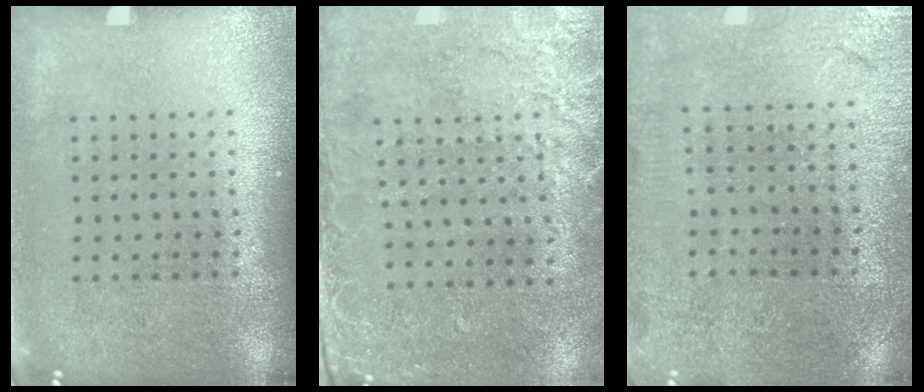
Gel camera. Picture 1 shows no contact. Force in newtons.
{"total": 2.7, "press": 2.2, "slide": 1.5}
{"total": 0.7, "press": 0.7, "slide": 0.1}